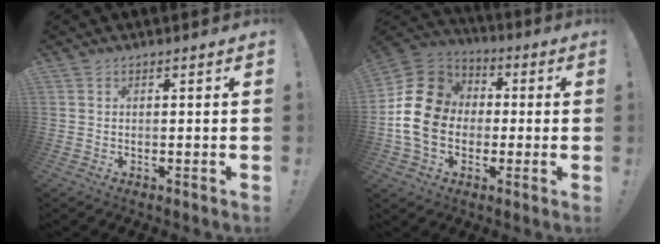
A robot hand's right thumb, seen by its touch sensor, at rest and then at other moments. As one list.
[{"total": 17.8, "force": [-0.4, 14.8, 10.0], "torque": [-0.166, 0.023, 0.003]}]